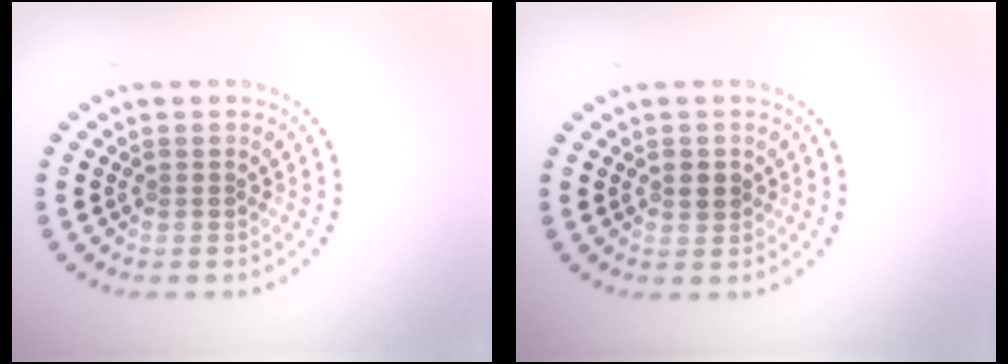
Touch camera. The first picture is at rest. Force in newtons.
{"total": 1.3, "press": 1.2, "slide": 0.3}